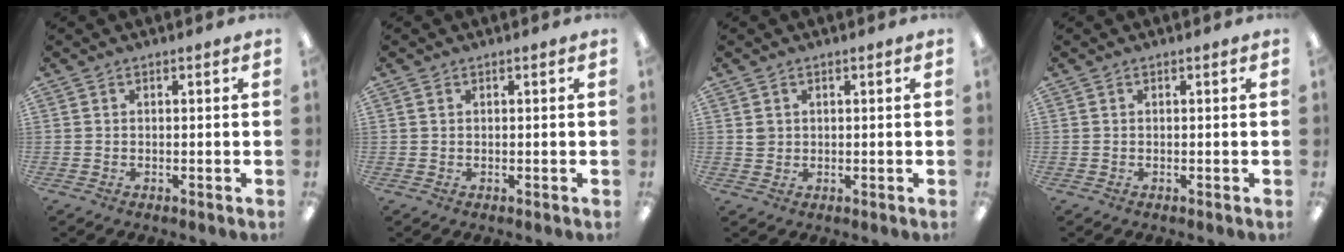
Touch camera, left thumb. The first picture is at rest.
{"total": 0.9, "force": [0.4, 0.6, 0.5], "torque": [-0.011, 0.003, 0.007]}
{"total": 2.1, "force": [0.8, 1.9, 0.4], "torque": [-0.011, 0.003, 0.015]}
{"total": 0.0}